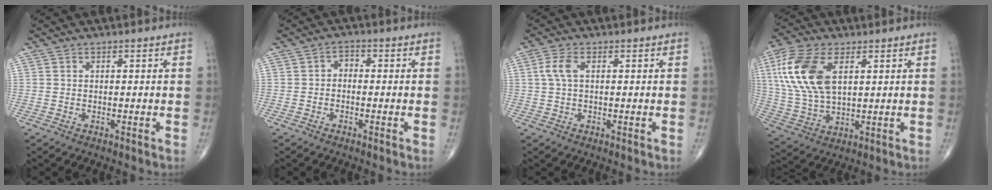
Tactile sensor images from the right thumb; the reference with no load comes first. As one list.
[{"total": 2.1, "force": [-0.4, 1.6, 1.3], "torque": [-0.009, 0.013, -0.017]}, {"total": 3.1, "force": [0.6, 1.6, 2.6], "torque": [-0.067, 0.010, 0.011]}, {"total": 16.1, "force": [5.0, 8.6, 12.8], "torque": [-0.274, -0.005, 0.099]}]